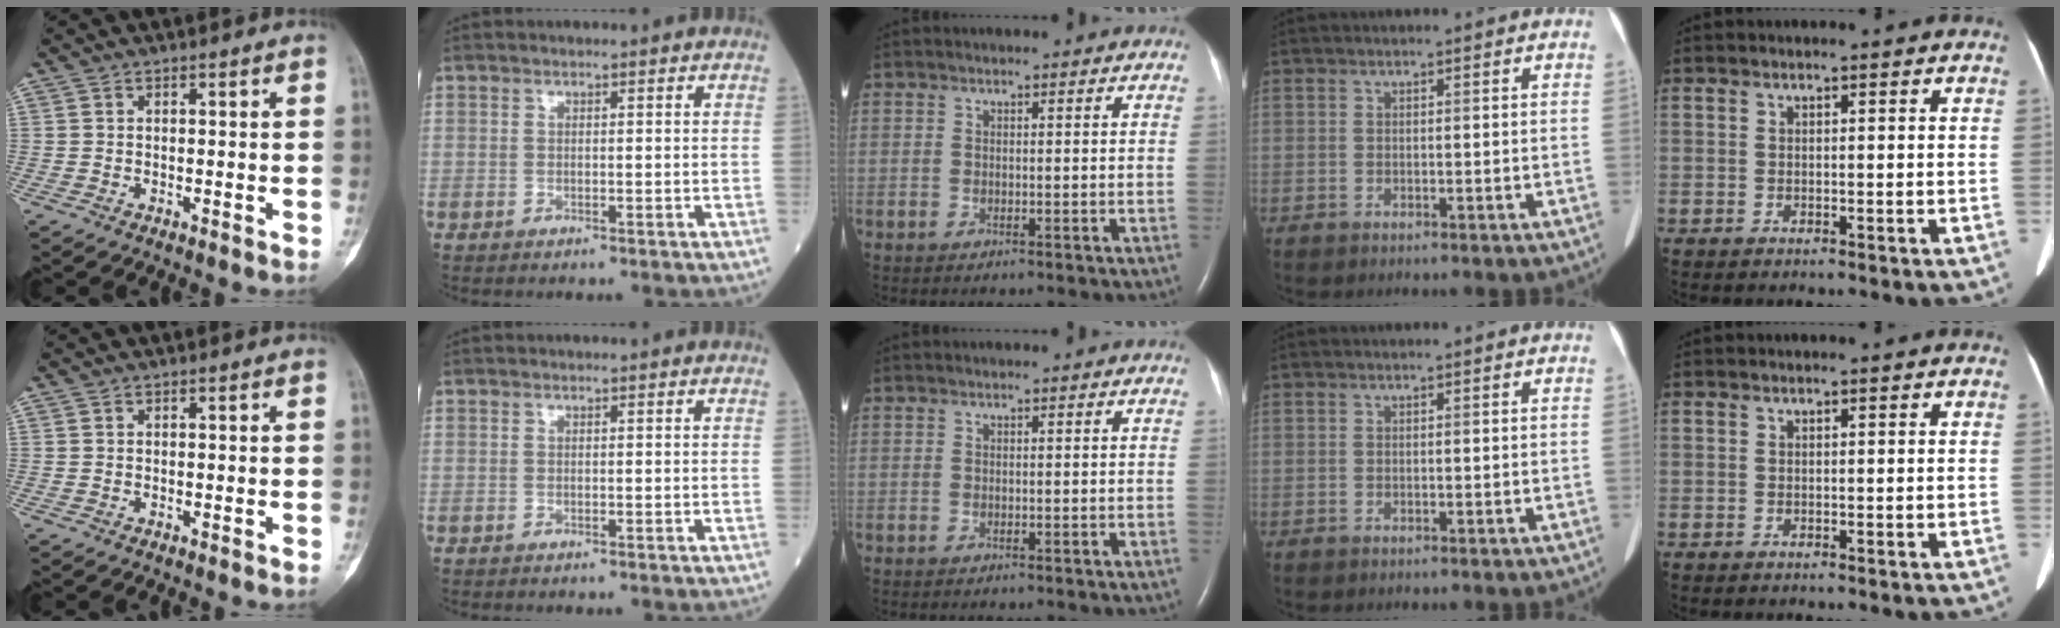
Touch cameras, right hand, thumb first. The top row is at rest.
{}